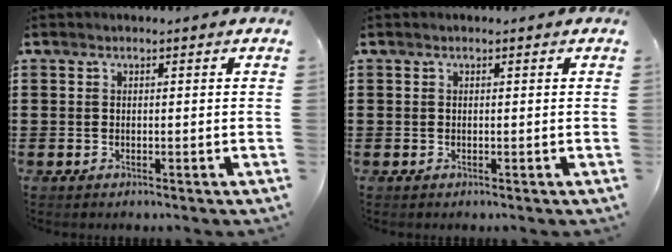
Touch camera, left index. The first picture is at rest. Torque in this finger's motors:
{"motor_torque": [0.20, 0.18, -0.19, 0.01]}